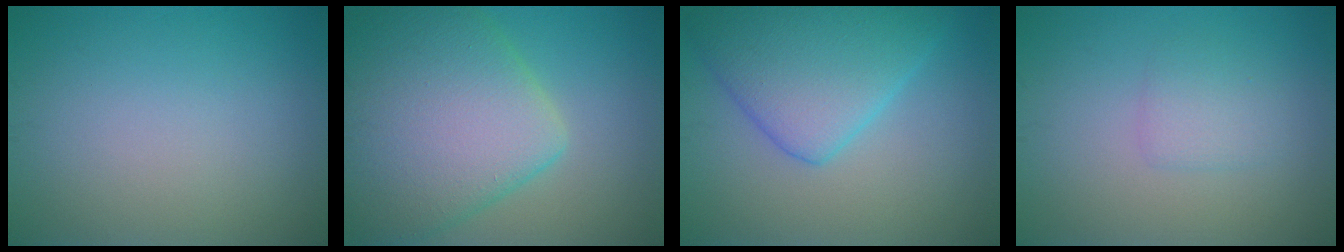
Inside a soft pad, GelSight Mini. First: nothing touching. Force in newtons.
{"total": 10.8, "press": 10.8, "slide": 0.6}
{"total": 7.2, "press": 7.2, "slide": 0.2}
{"total": 1.8, "press": 1.8, "slide": 0.1}